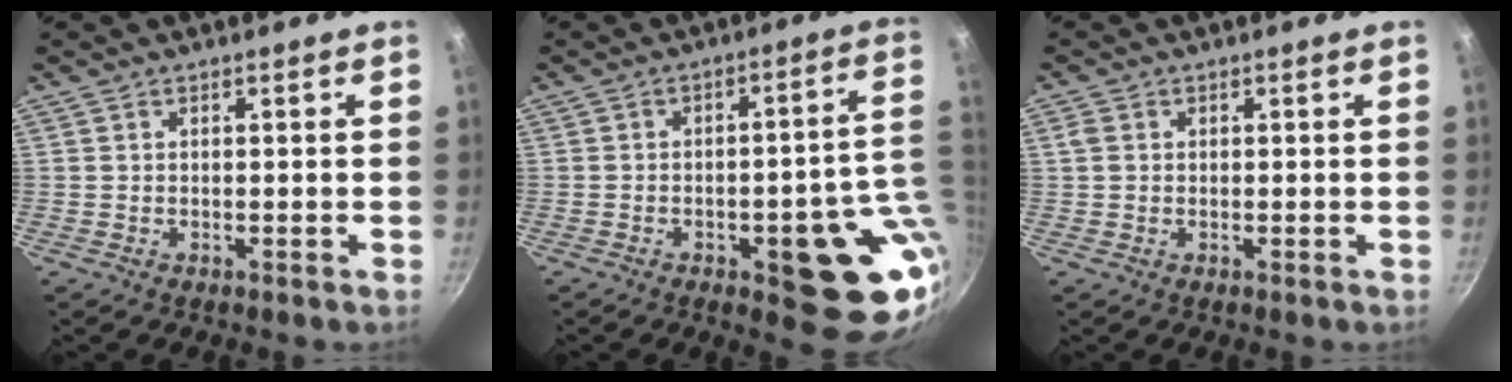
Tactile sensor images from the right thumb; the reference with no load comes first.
{"total": 16.2, "force": [-3.0, 6.3, 14.6], "torque": [-0.126, 0.012, -0.035]}
{"total": 2.2, "force": [0.6, 1.7, 1.2], "torque": [-0.023, 0.003, 0.011]}